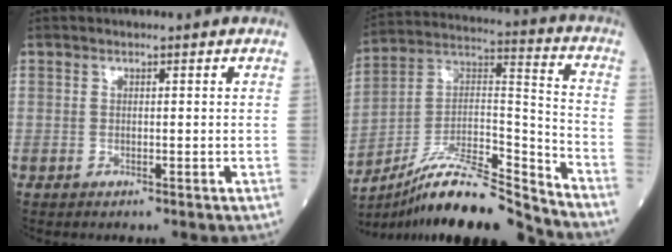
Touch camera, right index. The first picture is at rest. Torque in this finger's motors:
{"motor_torque": [0.86, -1.29, 0.47, 0.15]}